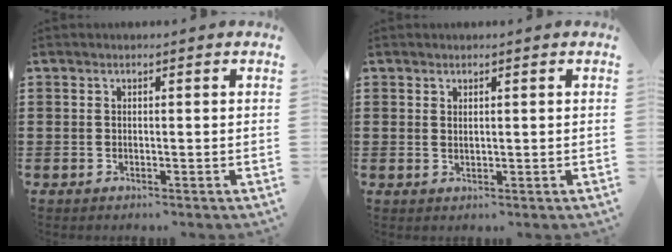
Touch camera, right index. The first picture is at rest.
{"total": 0.7, "force": [0.4, 0.2, 0.5], "torque": [-0.010, 0.001, 0.008]}